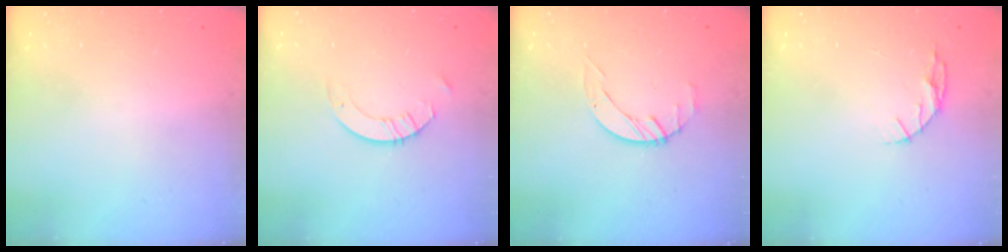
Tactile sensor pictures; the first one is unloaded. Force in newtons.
{"total": 4.4, "press": 4.3, "slide": 0.4}
{"total": 2.0, "press": 2.0, "slide": 0.3}
{"total": 4.4, "press": 4.4, "slide": 0.5}